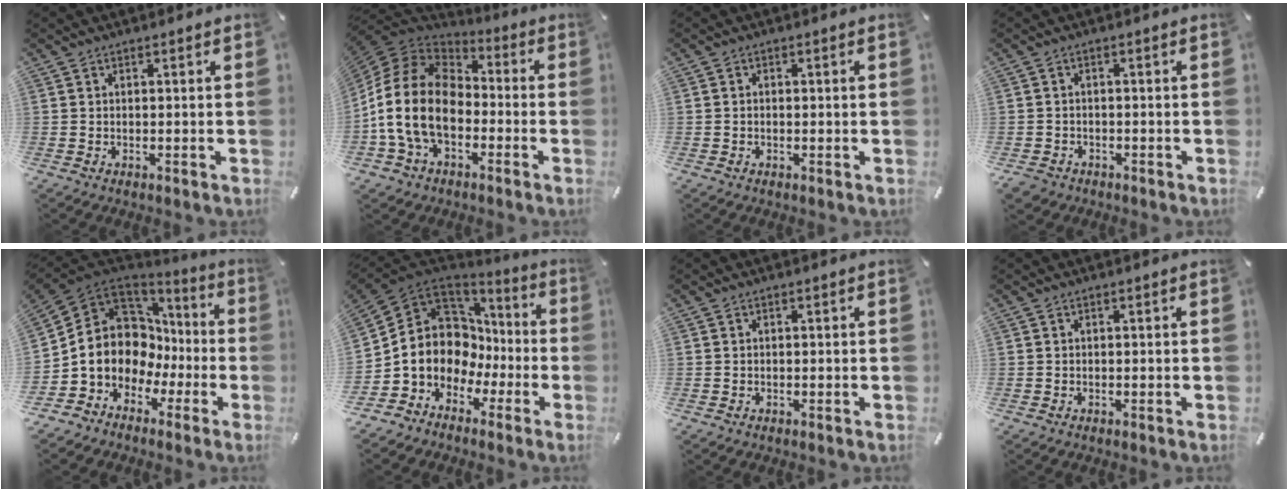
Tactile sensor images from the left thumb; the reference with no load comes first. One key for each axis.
{"total": 17.1, "fx": -4.5, "fy": 12.1, "fz": 11.3, "tx": -0.248, "ty": 0.028, "tz": -0.085}
{"total": 1.0, "fx": -0.1, "fy": 0.5, "fz": 0.9, "tx": -0.016, "ty": 0.002, "tz": -0.004}
{"total": 2.6, "fx": -1.7, "fy": 1.9, "fz": 0.7, "tx": -0.017, "ty": 0.006, "tz": -0.037}
{"total": 11.1, "fx": -0.5, "fy": 10.2, "fz": 4.3, "tx": -0.106, "ty": -0.032, "tz": -0.007}
{"total": 10.5, "fx": -1.0, "fy": 9.9, "fz": 3.3, "tx": -0.087, "ty": -0.034, "tz": -0.017}
{"total": 0.0}
{"total": 0.0}